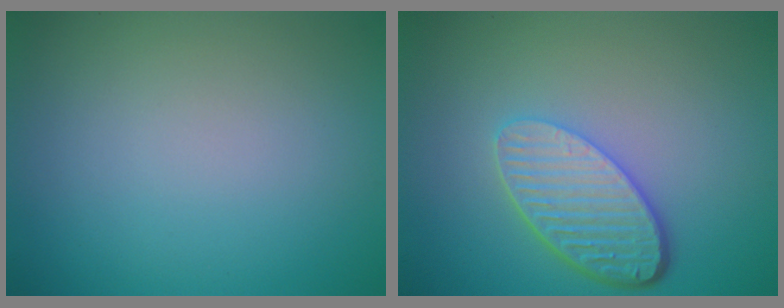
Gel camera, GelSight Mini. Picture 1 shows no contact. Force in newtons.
{"total": 5.3, "press": 3.9, "slide": 3.7}